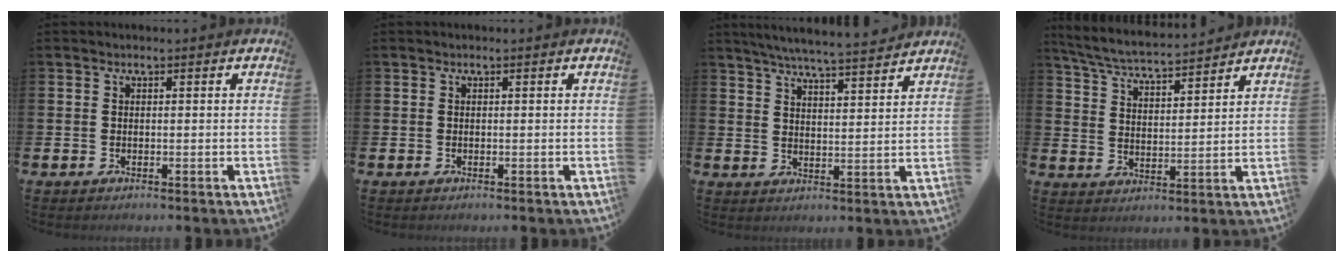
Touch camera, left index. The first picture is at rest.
{"total": 0.0}
{"total": 5.8, "force": [5.6, -0.4, 1.4], "torque": [-0.042, -0.039, 0.097]}
{"total": 5.6, "force": [5.4, 0.3, 1.2], "torque": [-0.047, -0.037, 0.094]}